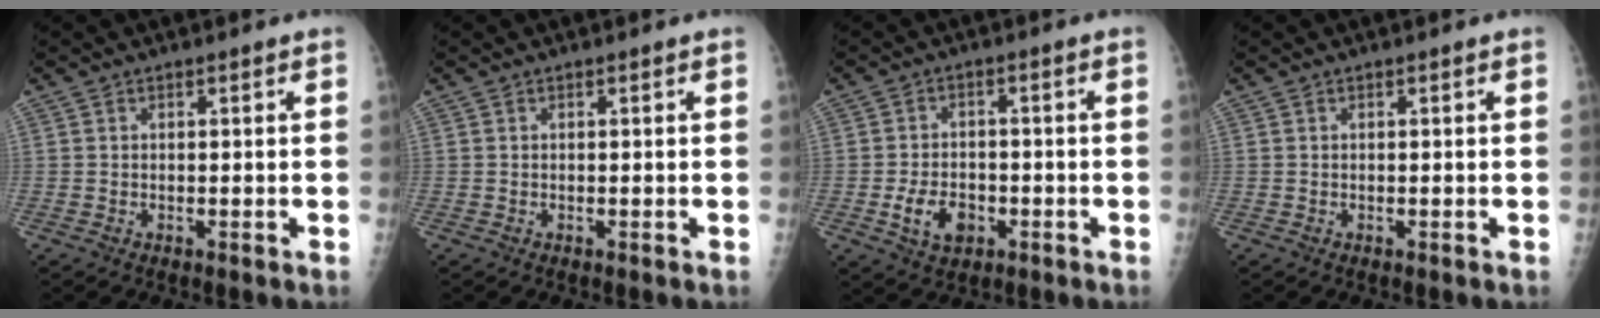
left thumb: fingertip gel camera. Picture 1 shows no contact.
{"total": 0.0}
{"total": 6.7, "force": [-2.3, 4.7, 4.2], "torque": [-0.063, 0.012, -0.035]}
{"total": 0.0}